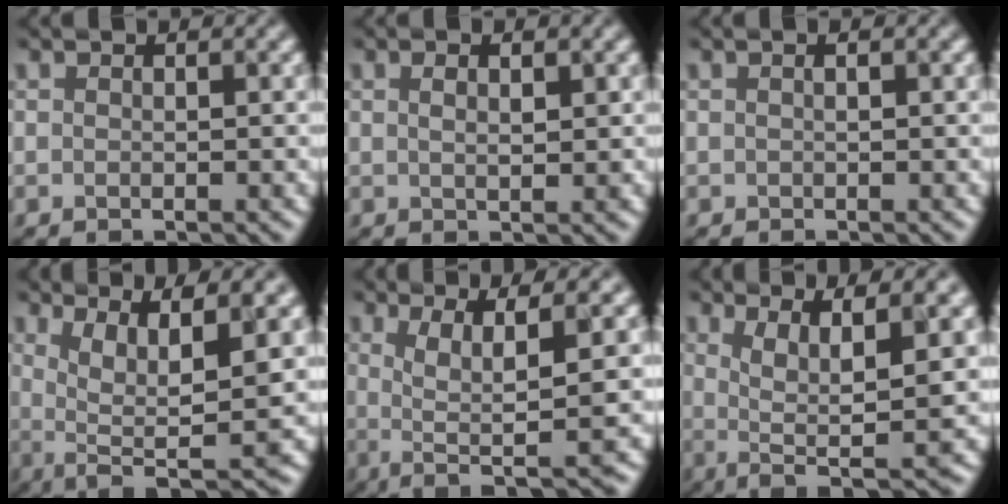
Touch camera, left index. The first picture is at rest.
{"total": 1.0, "force": [0.4, -0.1, 0.9], "torque": [-0.009, 0.001, 0.023]}
{"total": 0.5, "force": [0.3, 0.2, 0.4], "torque": [0.004, 0.008, 0.005]}
{"total": 7.8, "force": [0.9, 1.6, 7.6], "torque": [-0.124, 0.003, 0.049]}
{"total": 5.9, "force": [-0.8, 0.7, 5.8], "torque": [-0.086, 0.000, 0.014]}
{"total": 6.9, "force": [0.1, 1.2, 6.8], "torque": [-0.106, 0.002, 0.032]}